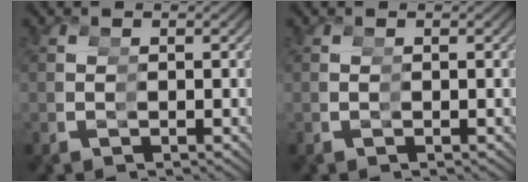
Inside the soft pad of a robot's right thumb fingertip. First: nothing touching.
{"total": 0.0}